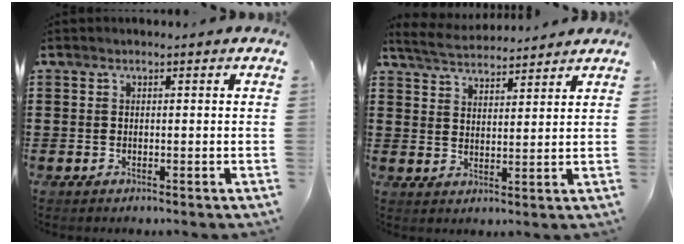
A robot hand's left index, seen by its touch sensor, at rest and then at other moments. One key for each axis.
{"total": 4.1, "fx": 4.0, "fy": 0.3, "fz": 0.6, "tx": -0.029, "ty": -0.017, "tz": 0.072}